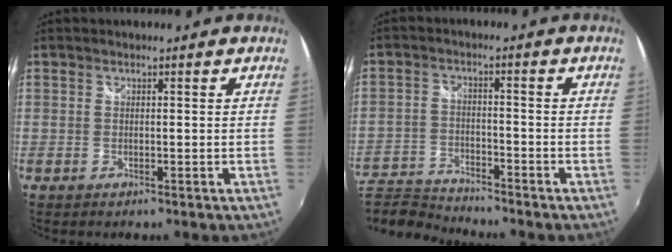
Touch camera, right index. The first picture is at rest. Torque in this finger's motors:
{"motor_torque": [-2.14, 0.01, -1.05, -0.21]}